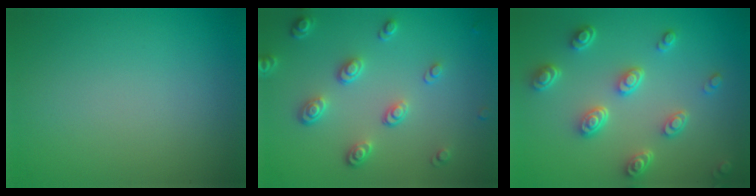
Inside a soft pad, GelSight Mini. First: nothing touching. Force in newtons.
{"total": 3.5, "press": 2.8, "slide": 2.2}
{"total": 4.5, "press": 3.5, "slide": 2.9}